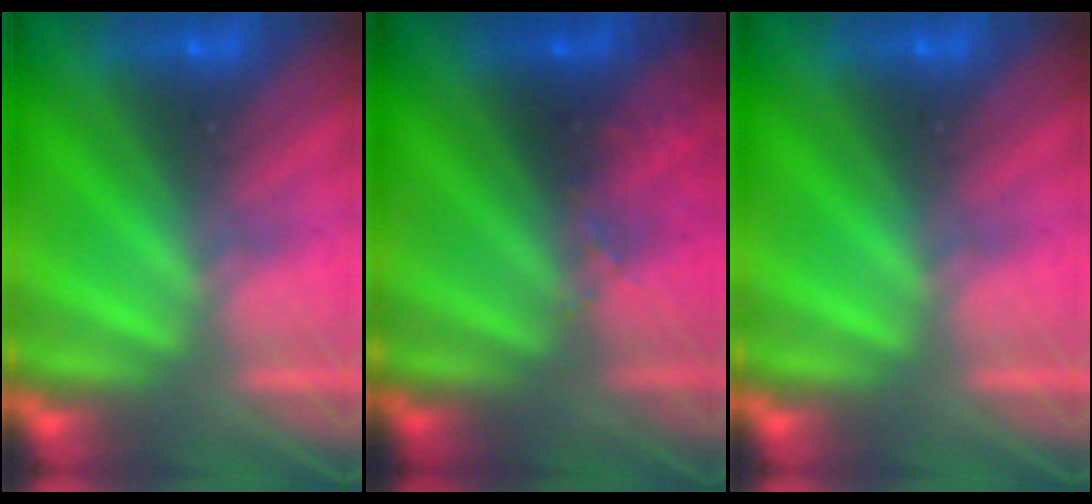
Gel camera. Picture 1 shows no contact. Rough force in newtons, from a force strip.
{"total": 2.9}
{"total": 0.0}